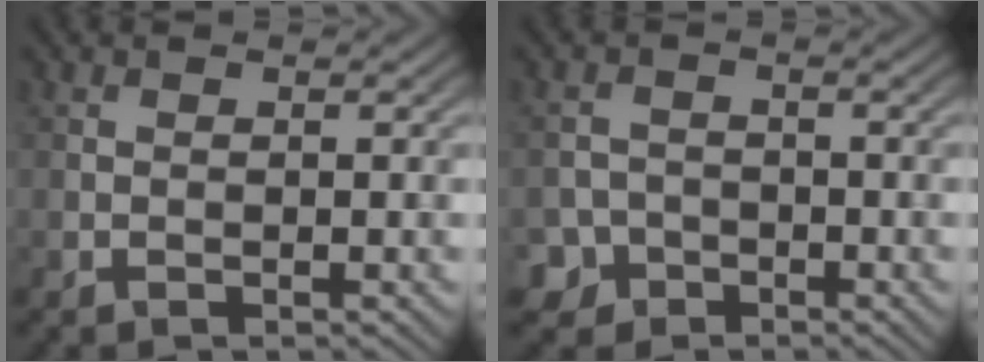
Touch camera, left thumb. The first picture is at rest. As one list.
[{"total": 3.0, "force": [-2.0, 2.2, 0.2], "torque": [0.005, 0.003, -0.043]}]